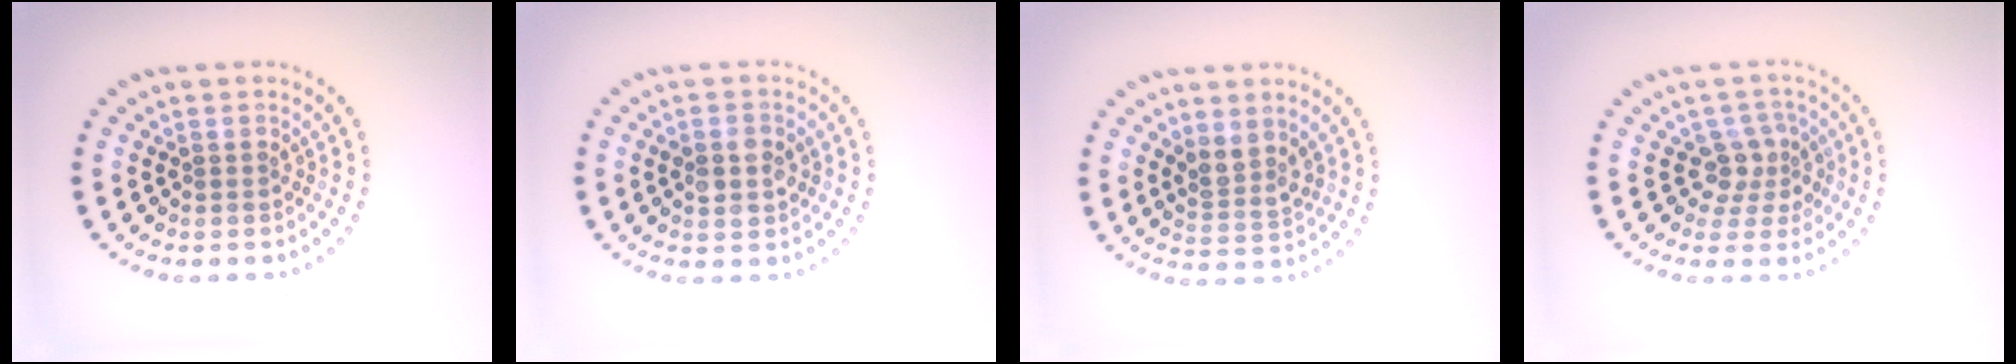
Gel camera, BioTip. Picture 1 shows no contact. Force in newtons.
{"total": 2.9, "press": 2.9, "slide": 0.2}
{"total": 2.3, "press": 1.9, "slide": 1.3}
{"total": 2.7, "press": 2.1, "slide": 1.7}